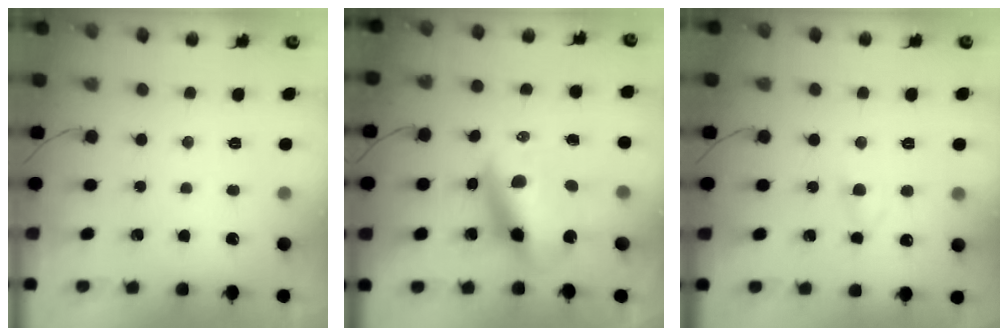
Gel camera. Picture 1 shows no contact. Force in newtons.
{"total": 11.2, "press": 10.8, "slide": 3.0}
{"total": 3.9, "press": 3.6, "slide": 1.4}